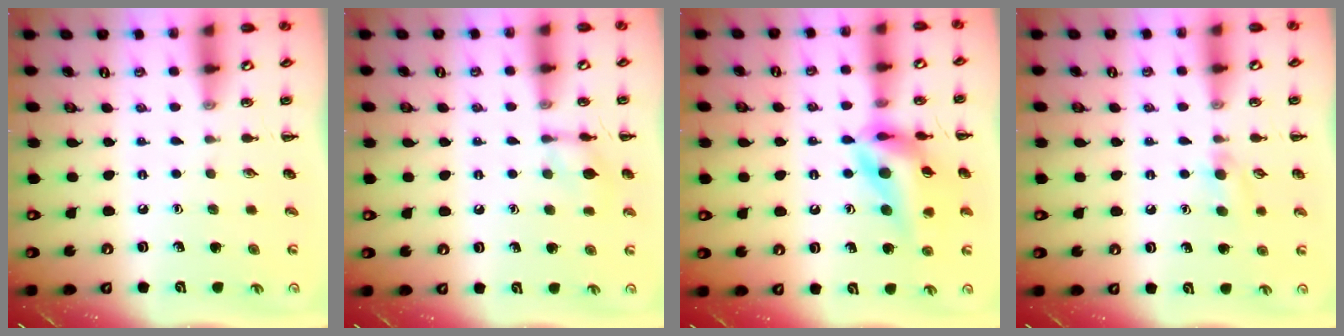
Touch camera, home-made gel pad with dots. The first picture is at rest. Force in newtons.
{"total": 7.8, "press": 7.7, "slide": 1.4}
{"total": 15.1, "press": 14.7, "slide": 3.7}
{"total": 5.3, "press": 4.9, "slide": 1.9}